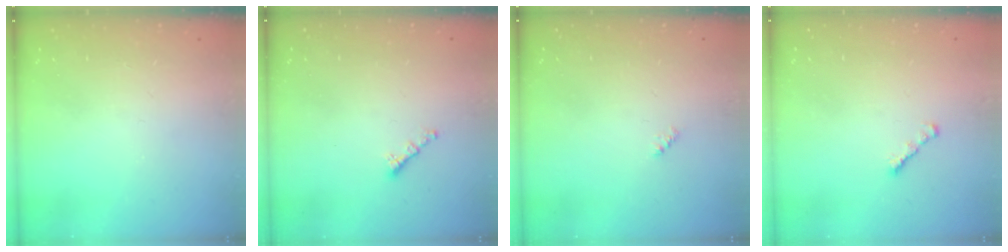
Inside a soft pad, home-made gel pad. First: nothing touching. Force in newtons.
{"total": 1.2, "press": 1.1, "slide": 0.5}
{"total": 2.4, "press": 2.4, "slide": 0.5}
{"total": 1.8, "press": 1.7, "slide": 0.6}